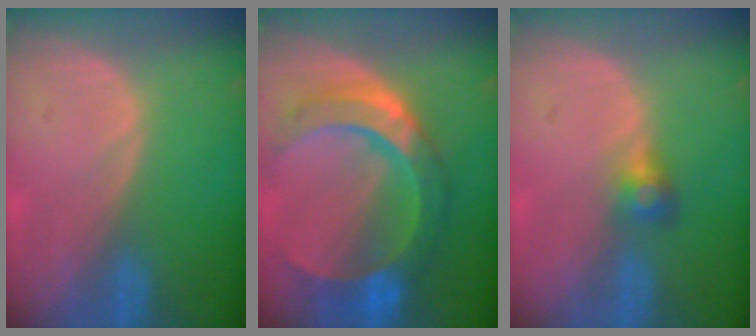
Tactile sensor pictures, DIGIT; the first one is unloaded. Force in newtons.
{"total": 10.6, "press": 10.6, "slide": 1.1}
{"total": 2.8, "press": 2.6, "slide": 0.9}